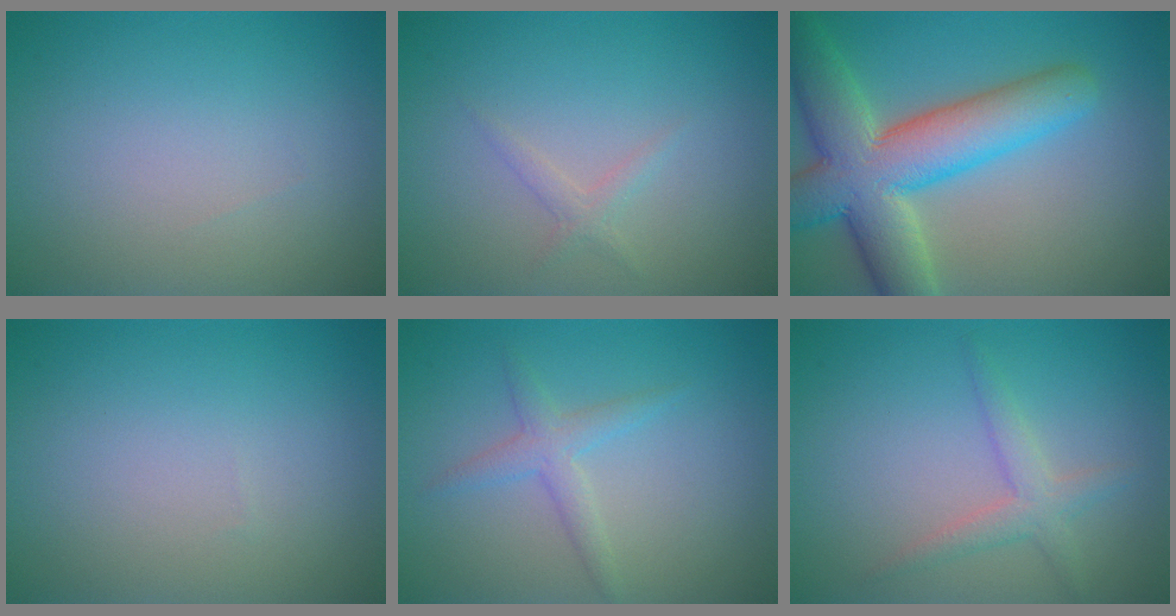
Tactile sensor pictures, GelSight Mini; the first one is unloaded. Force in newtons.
{"total": 1.1, "press": 1.1, "slide": 0.0}
{"total": 10.3, "press": 10.3, "slide": 0.7}
{"total": 0.0}
{"total": 2.0, "press": 2.0, "slide": 0.2}
{"total": 2.2, "press": 2.2, "slide": 0.1}